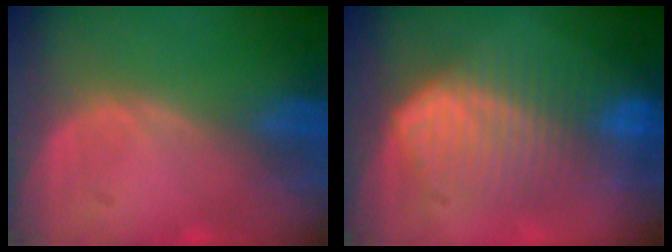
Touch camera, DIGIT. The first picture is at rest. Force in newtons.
{"total": 9.4, "press": 9.4, "slide": 0.2}